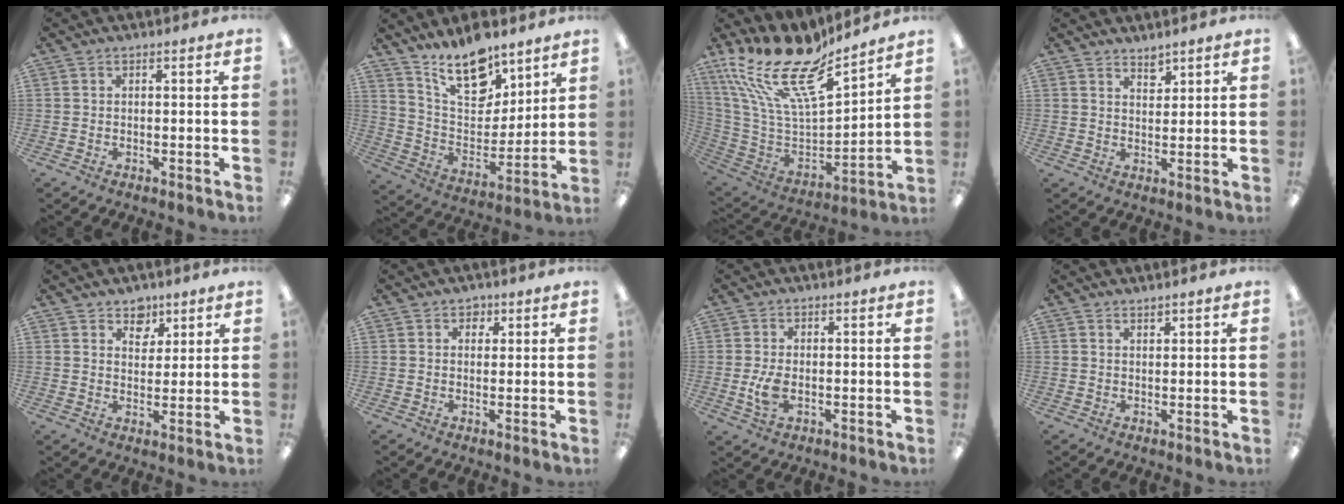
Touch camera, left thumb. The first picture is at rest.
{"total": 16.5, "force": [12.5, 7.4, 7.8], "torque": [-0.135, -0.075, 0.224]}
{"total": 21.3, "force": [15.7, 7.2, 12.5], "torque": [-0.240, -0.119, 0.269]}
{"total": 3.2, "force": [2.9, 1.2, 0.5], "torque": [0.002, -0.022, 0.053]}
{"total": 5.5, "force": [4.0, 3.6, 0.9], "torque": [-0.003, -0.020, 0.071]}
{"total": 2.2, "force": [1.4, 1.6, 0.5], "torque": [0.004, -0.002, 0.021]}
{"total": 5.2, "force": [-0.6, 3.0, 4.2], "torque": [-0.084, -0.005, -0.013]}
{"total": 1.3, "force": [1.2, 0.3, 0.0], "torque": [0.000, -0.002, 0.024]}